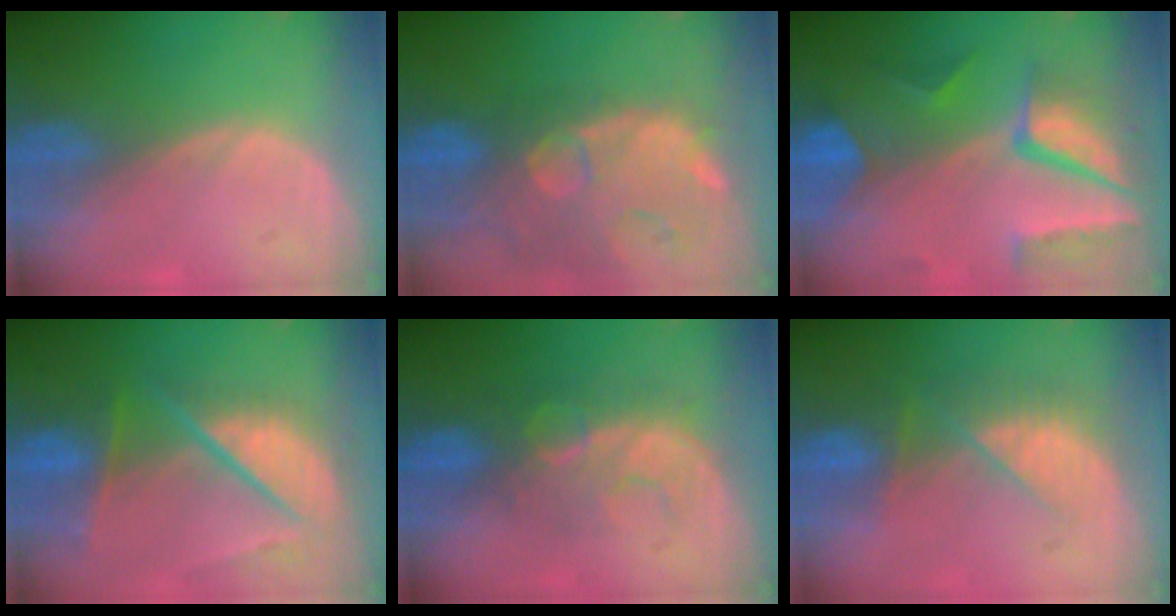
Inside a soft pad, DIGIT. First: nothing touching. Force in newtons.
{"total": 14.6, "press": 11.8, "slide": 8.6}
{"total": 10.3, "press": 8.6, "slide": 5.6}
{"total": 10.4, "press": 8.6, "slide": 5.7}
{"total": 8.1, "press": 7.4, "slide": 3.2}
{"total": 7.5, "press": 6.7, "slide": 3.4}